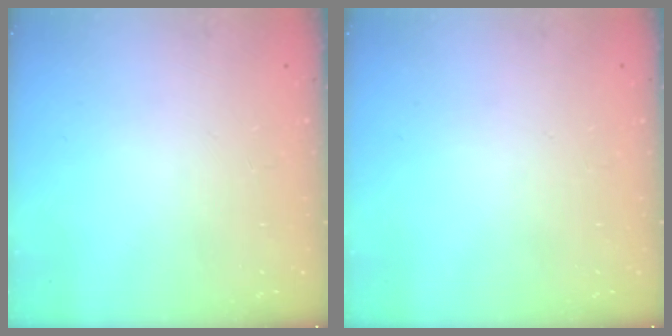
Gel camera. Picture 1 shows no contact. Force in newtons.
{"total": 0.0}